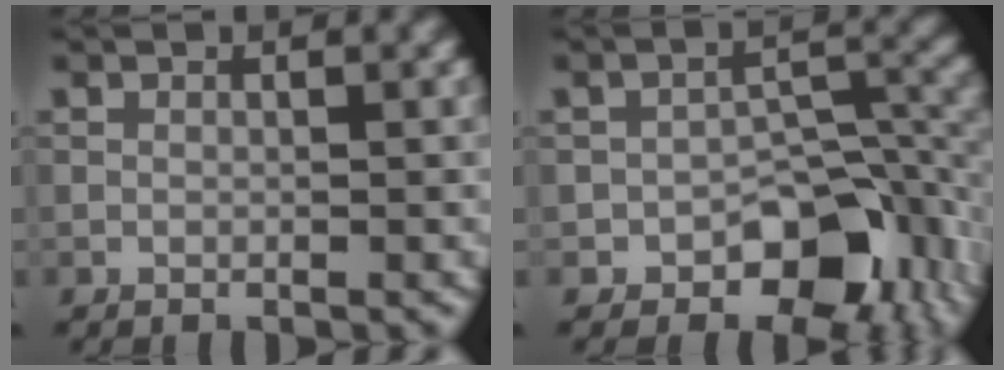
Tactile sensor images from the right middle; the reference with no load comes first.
{"total": 8.5, "force": [-4.5, 5.0, 5.2], "torque": [-0.049, -0.003, -0.076]}